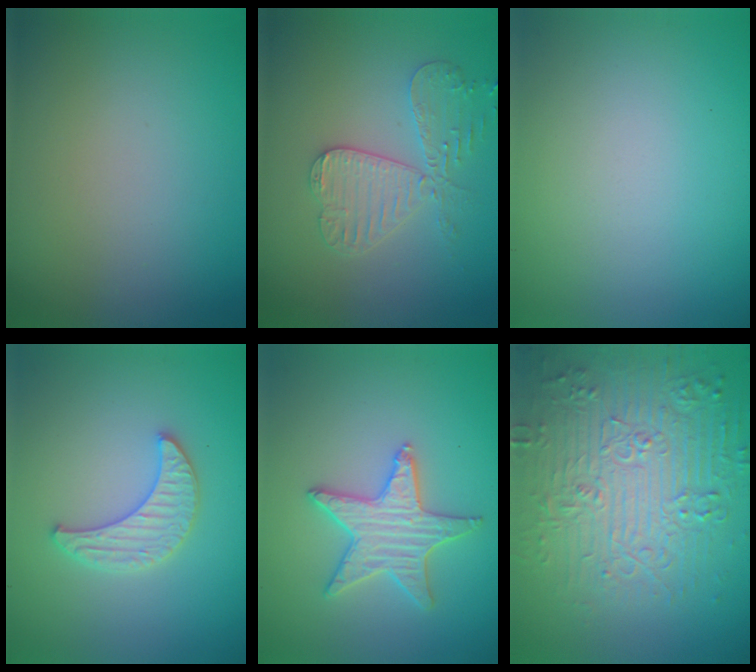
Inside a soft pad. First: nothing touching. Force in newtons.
{"total": 4.2, "press": 3.7, "slide": 2.0}
{"total": 0.0}
{"total": 2.9, "press": 2.9, "slide": 0.7}
{"total": 3.5, "press": 3.4, "slide": 0.8}
{"total": 7.5, "press": 5.9, "slide": 4.6}